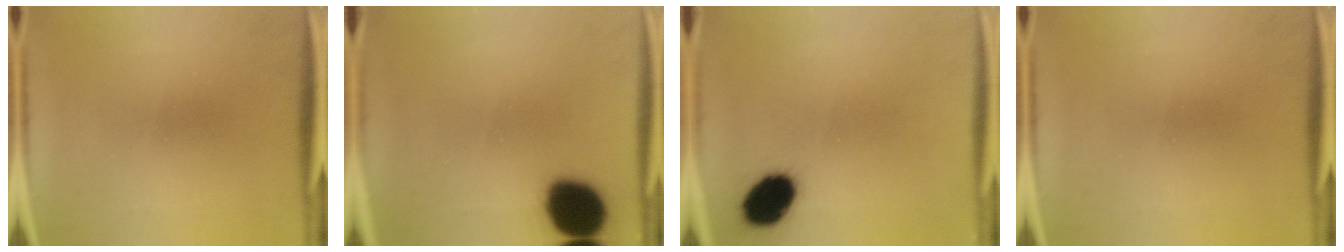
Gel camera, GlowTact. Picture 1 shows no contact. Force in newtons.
{"total": 16.6}
{"total": 10.1}
{"total": 0.0}